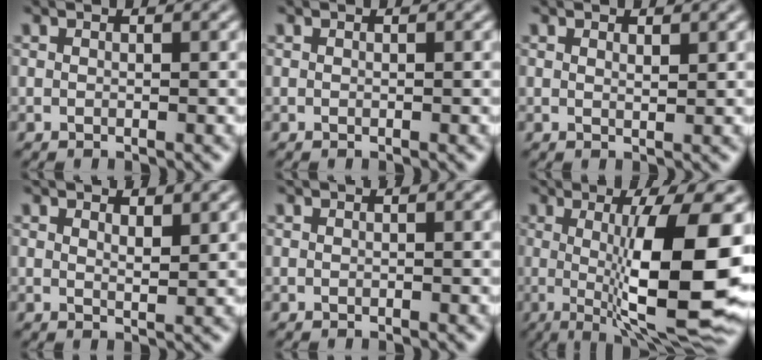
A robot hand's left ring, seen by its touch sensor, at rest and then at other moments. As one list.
[{"total": 0.0}, {"total": 0.6, "force": [0.5, 0.0, 0.3], "torque": [-0.006, 0.000, 0.014]}, {"total": 1.3, "force": [1.0, 0.2, 0.7], "torque": [-0.013, -0.003, 0.024]}, {"total": 0.0}, {"total": 11.7, "force": [-0.6, 2.7, 11.4], "torque": [-0.176, -0.009, -0.001]}]